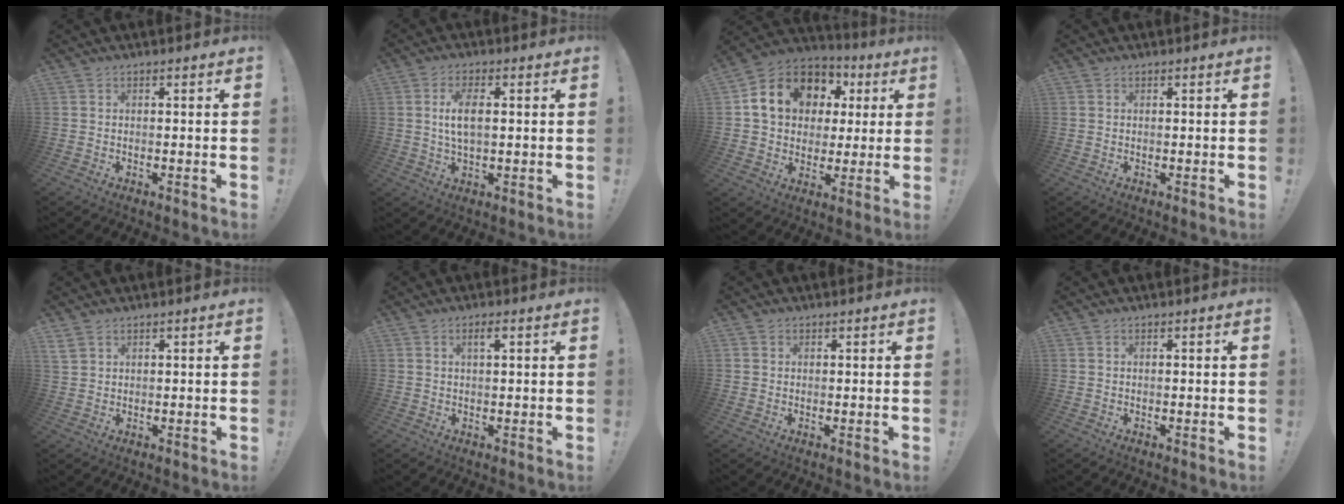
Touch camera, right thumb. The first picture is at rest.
{"total": 6.8, "force": [1.0, 2.8, 6.1], "torque": [-0.108, -0.001, 0.015]}
{"total": 16.2, "force": [5.7, 12.6, 8.5], "torque": [-0.134, -0.013, 0.115]}
{"total": 0.0}
{"total": 3.2, "force": [2.1, 1.8, 1.5], "torque": [-0.028, -0.005, 0.041]}
{"total": 2.3, "force": [1.0, 0.4, 2.1], "torque": [-0.032, -0.001, 0.011]}
{"total": 1.3, "force": [0.6, 1.2, 0.1], "torque": [-0.001, 0.002, 0.010]}
{"total": 0.0}